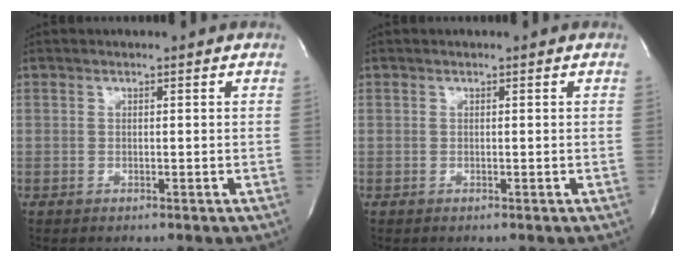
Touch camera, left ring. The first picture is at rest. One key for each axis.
{"total": 0.0}